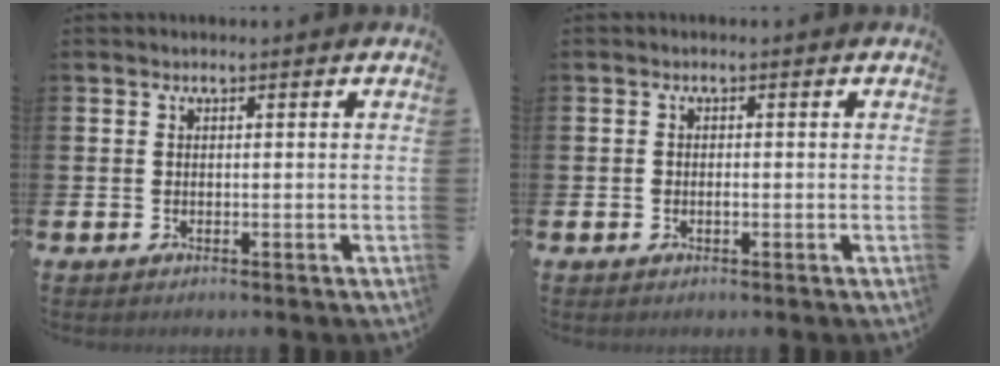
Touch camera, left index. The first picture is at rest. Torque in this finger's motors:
{"motor_torque": [0.09, 0.23, 0.00, 0.03]}